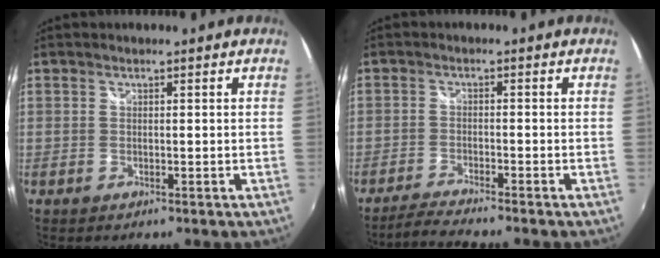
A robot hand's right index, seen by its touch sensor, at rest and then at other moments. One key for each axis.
{"total": 4.1, "fx": -3.8, "fy": -0.9, "fz": 1.4, "tx": -0.049, "ty": -0.008, "tz": -0.076}